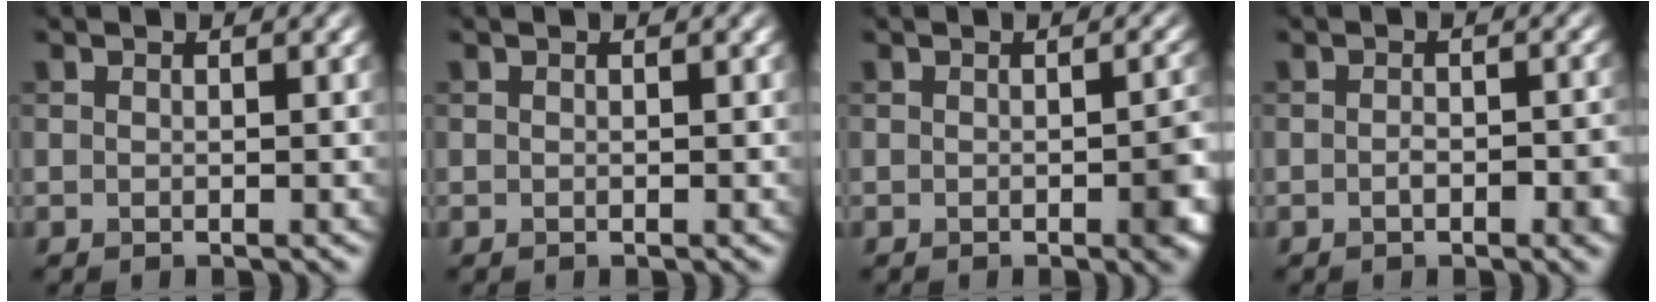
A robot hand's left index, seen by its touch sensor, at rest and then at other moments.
{"total": 0.0}
{"total": 2.6, "force": [-1.0, 0.7, 2.3], "torque": [-0.030, -0.004, -0.011]}
{"total": 2.5, "force": [-1.0, 1.1, 2.0], "torque": [-0.035, -0.002, -0.011]}